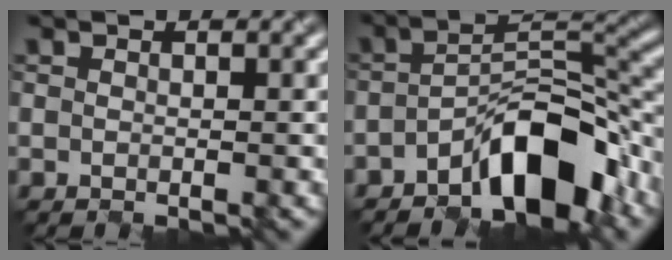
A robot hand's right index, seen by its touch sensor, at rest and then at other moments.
{"total": 7.9, "force": [-4.8, 2.9, 5.6], "torque": [-0.083, 0.016, -0.082]}